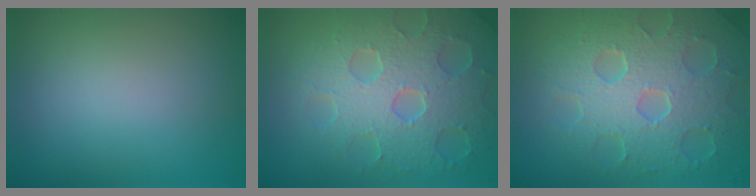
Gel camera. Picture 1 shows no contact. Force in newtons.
{"total": 7.8, "press": 6.0, "slide": 5.1}
{"total": 8.8, "press": 6.3, "slide": 6.1}